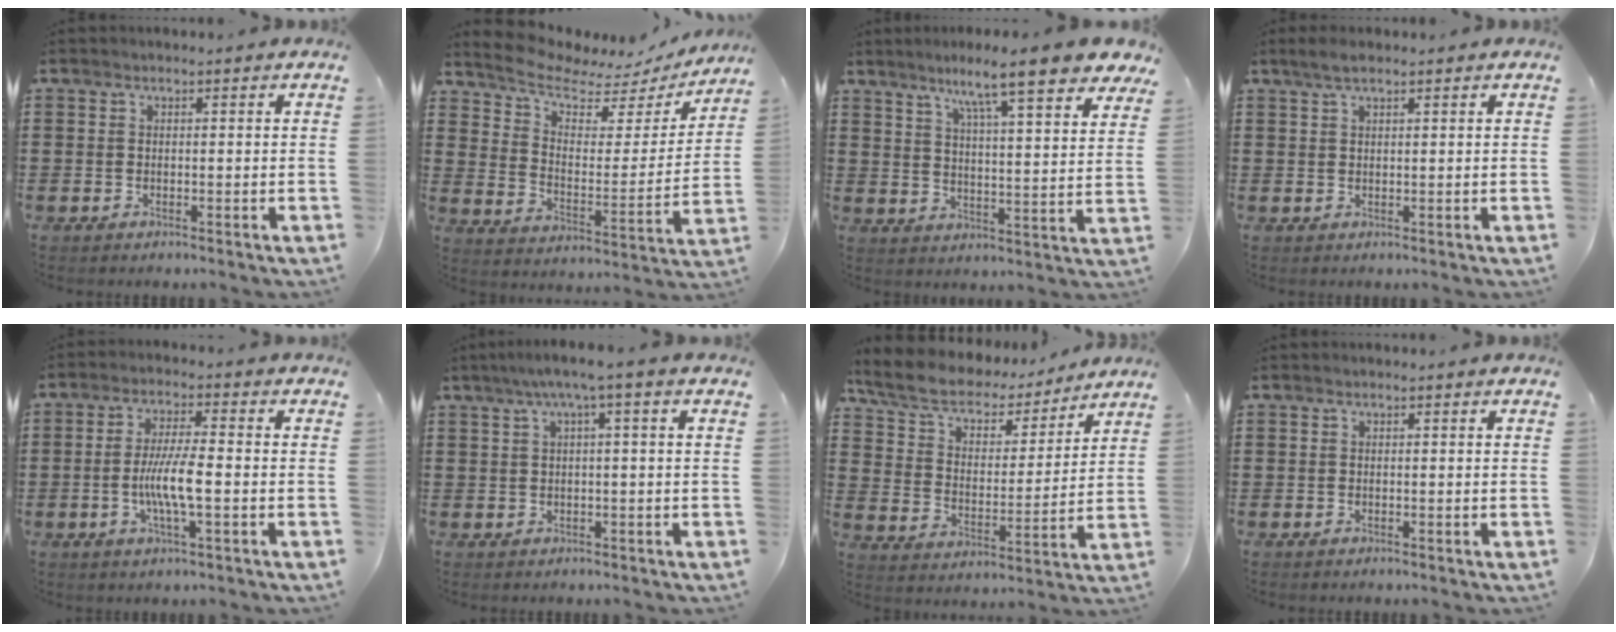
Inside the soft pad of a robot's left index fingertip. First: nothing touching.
{"total": 6.1, "force": [5.5, 2.1, 1.8], "torque": [-0.060, -0.040, 0.089]}
{"total": 9.7, "force": [7.6, -0.1, 6.1], "torque": [-0.118, -0.039, 0.118]}
{"total": 2.1, "force": [1.4, 0.5, 1.5], "torque": [-0.030, 0.004, 0.025]}
{"total": 6.8, "force": [-1.4, 1.1, 6.5], "torque": [-0.133, -0.005, -0.033]}
{"total": 3.0, "force": [0.5, -0.4, 2.9], "torque": [-0.055, -0.002, 0.004]}
{"total": 7.1, "force": [6.0, 2.7, 2.6], "torque": [-0.080, -0.032, 0.103]}
{"total": 0.0}